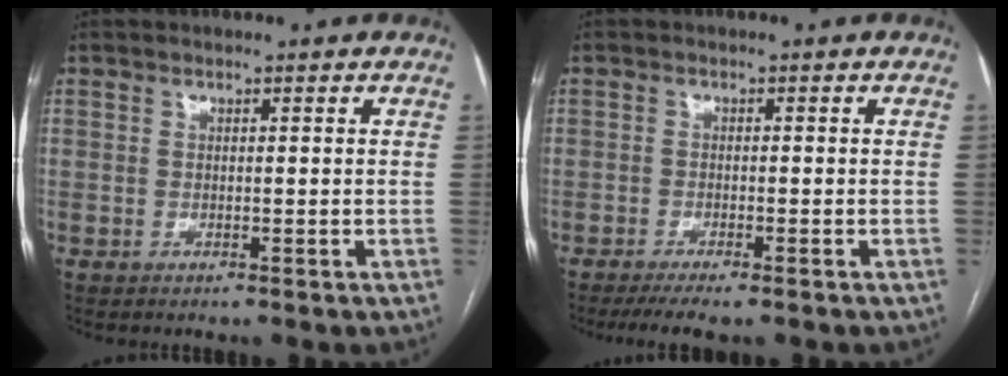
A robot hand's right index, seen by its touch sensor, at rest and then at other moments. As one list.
[{"total": 5.0, "force": [-3.8, 0.7, 3.1], "torque": [-0.046, -0.010, -0.060]}]